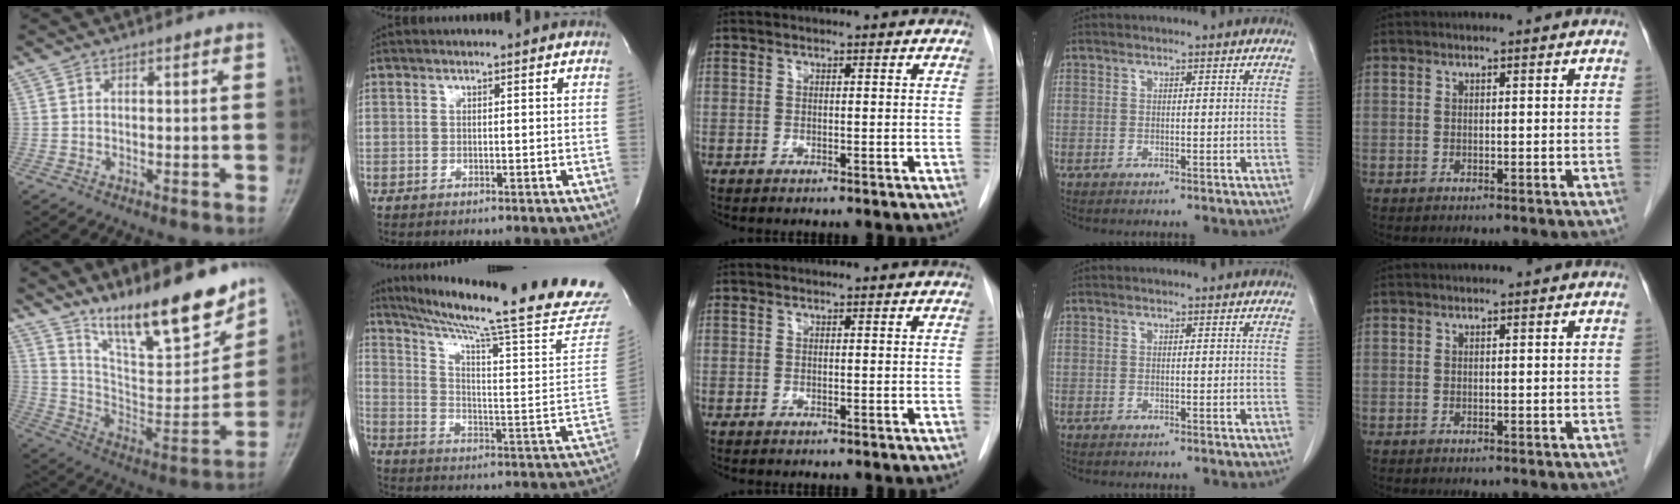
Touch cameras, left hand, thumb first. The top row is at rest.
{"thumb": {"total": 19.9, "force": [15.0, 4.7, 12.2], "torque": [-0.154, -0.086, 0.262]}, "index": {"total": 25.3, "force": [22.0, -1.9, 12.2], "torque": [-0.196, -0.103, 0.298]}}